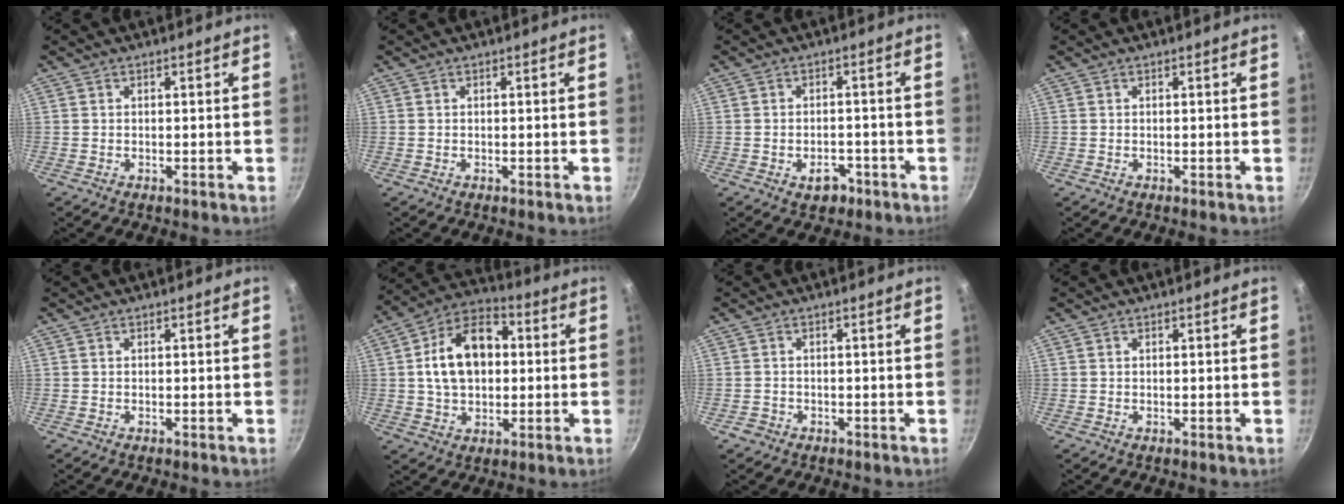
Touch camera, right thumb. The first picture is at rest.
{"total": 0.0}
{"total": 4.4, "force": [-2.3, 2.8, 2.4], "torque": [-0.020, 0.020, -0.025]}
{"total": 0.0}
{"total": 0.0}
{"total": 15.4, "force": [1.7, 10.5, 11.1], "torque": [-0.158, 0.026, 0.015]}
{"total": 1.7, "force": [-0.9, 1.4, 0.4], "torque": [-0.005, 0.011, -0.009]}
{"total": 0.0}